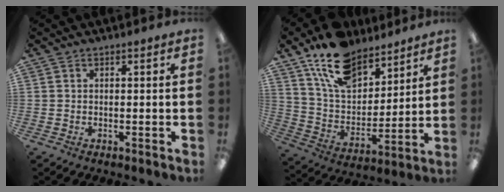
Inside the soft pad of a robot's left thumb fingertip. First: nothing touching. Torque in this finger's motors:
{"motor_torque": [0.77, 0.09, 1.46, -1.31, 0.39]}